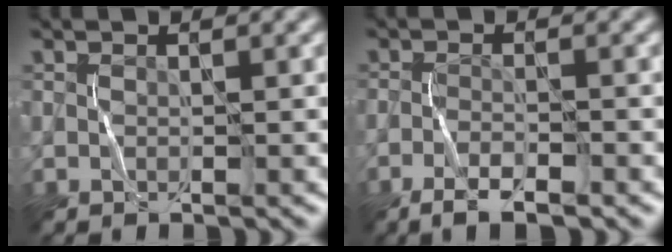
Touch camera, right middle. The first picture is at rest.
{"total": 2.8, "force": [-2.0, 0.4, 1.9], "torque": [-0.038, 0.000, -0.041]}